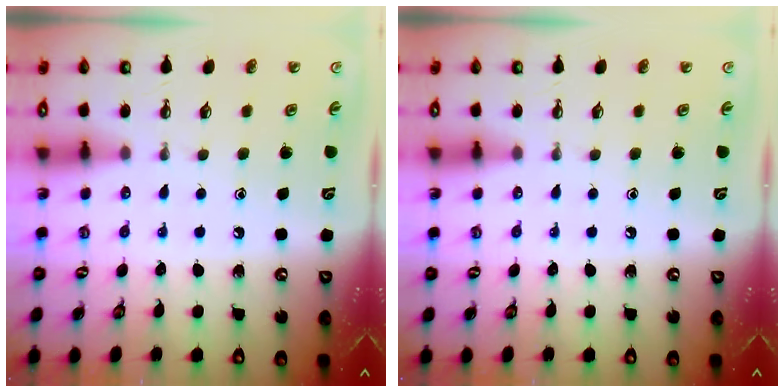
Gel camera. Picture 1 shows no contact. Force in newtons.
{"total": 0.0}